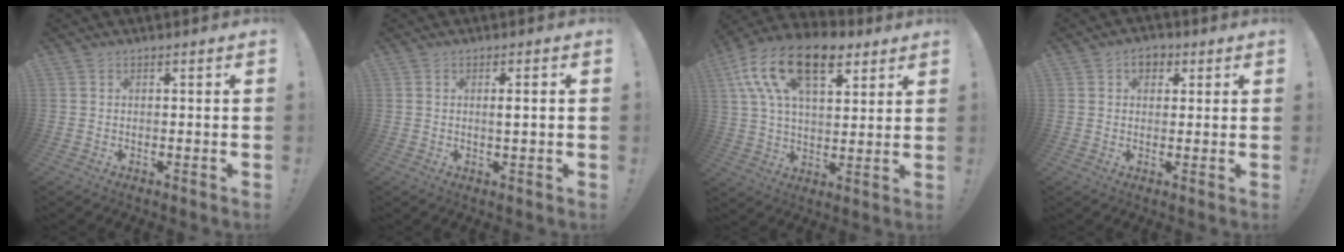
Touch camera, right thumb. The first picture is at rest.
{"total": 2.3, "force": [0.1, 0.1, 2.3], "torque": [-0.035, -0.004, -0.003]}
{"total": 19.8, "force": [10.1, 10.2, 13.6], "torque": [-0.232, -0.045, 0.179]}
{"total": 4.4, "force": [1.8, 3.2, 2.4], "torque": [-0.025, -0.002, 0.029]}